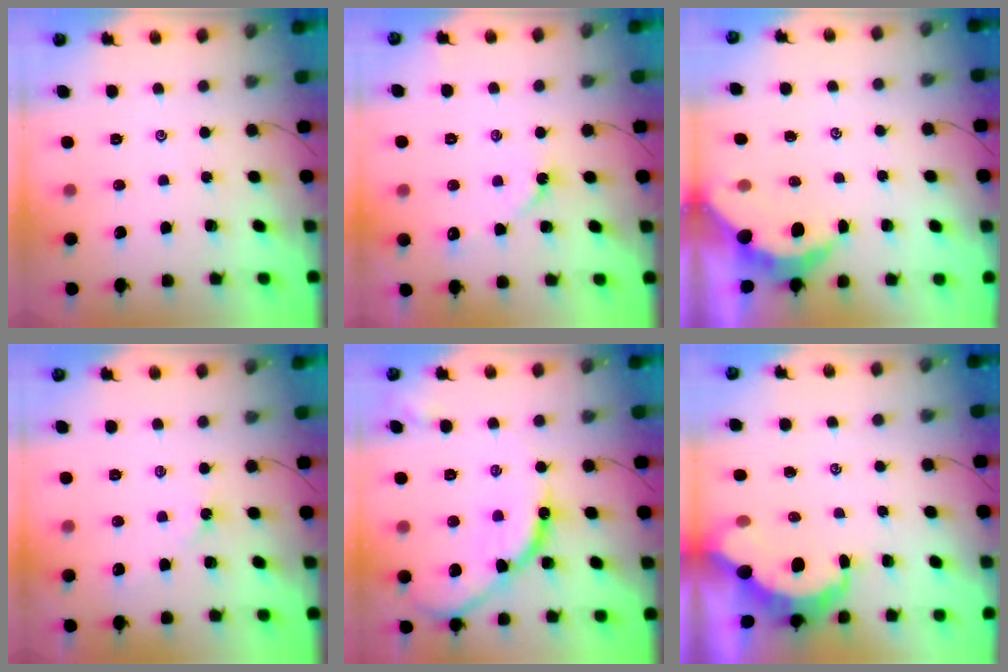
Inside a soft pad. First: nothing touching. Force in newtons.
{"total": 3.8, "press": 3.7, "slide": 0.6}
{"total": 5.0, "press": 5.0, "slide": 0.5}
{"total": 1.9, "press": 1.9, "slide": 0.4}
{"total": 12.5, "press": 12.5, "slide": 0.7}
{"total": 7.8, "press": 7.7, "slide": 0.8}